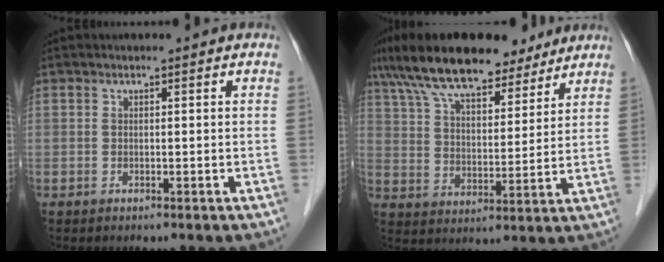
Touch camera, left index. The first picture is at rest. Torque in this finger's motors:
{"motor_torque": [1.06, -1.08, 0.74, 0.21]}